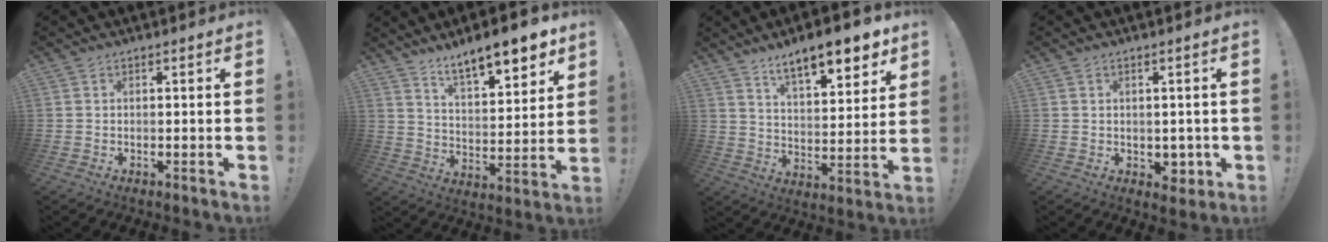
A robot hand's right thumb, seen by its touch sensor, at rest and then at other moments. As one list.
[{"total": 12.1, "force": [9.8, 3.1, 6.5], "torque": [-0.103, -0.074, 0.167]}, {"total": 13.4, "force": [9.6, 4.1, 8.4], "torque": [-0.125, -0.063, 0.159]}, {"total": 4.3, "force": [-0.2, 3.6, 2.4], "torque": [-0.015, 0.002, 0.001]}]